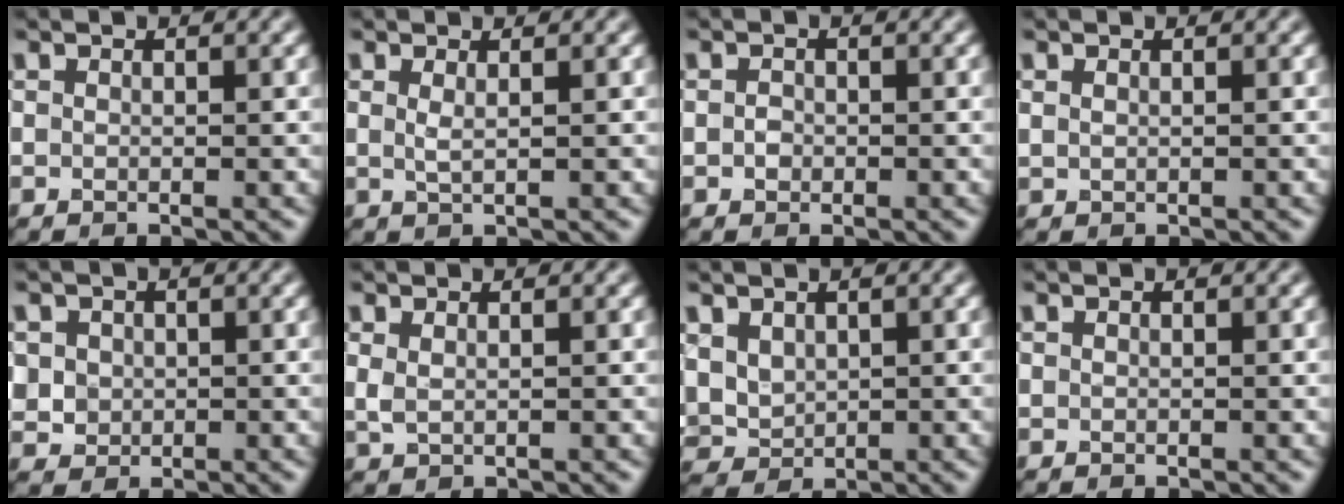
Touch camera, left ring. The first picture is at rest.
{"total": 1.2, "force": [0.4, 0.3, 1.0], "torque": [-0.019, -0.002, 0.006]}
{"total": 0.8, "force": [-0.1, 0.7, 0.4], "torque": [-0.007, -0.003, -0.004]}
{"total": 0.6, "force": [0.4, 0.3, 0.4], "torque": [-0.011, -0.003, 0.009]}
{"total": 2.5, "force": [0.4, 2.3, 0.7], "torque": [-0.019, 0.002, 0.019]}
{"total": 1.1, "force": [0.6, 0.5, 0.9], "torque": [-0.022, -0.002, 0.015]}
{"total": 3.4, "force": [0.9, 2.8, 1.8], "torque": [-0.044, -0.007, 0.028]}
{"total": 0.0}